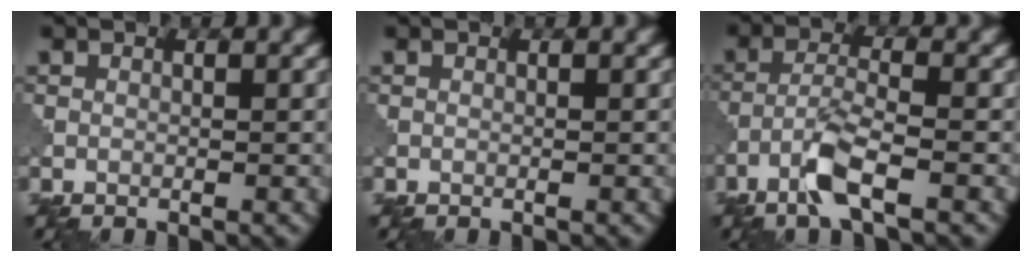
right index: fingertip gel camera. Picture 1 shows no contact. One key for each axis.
{"total": 0.0}
{"total": 4.0, "fx": -2.4, "fy": 0.6, "fz": 3.1, "tx": -0.068, "ty": 0.005, "tz": -0.058}